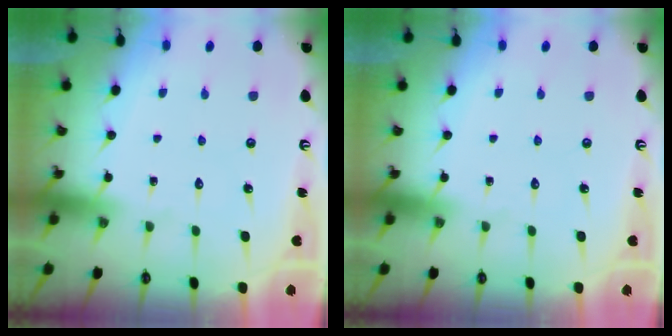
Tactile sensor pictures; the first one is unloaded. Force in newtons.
{"total": 0.0}